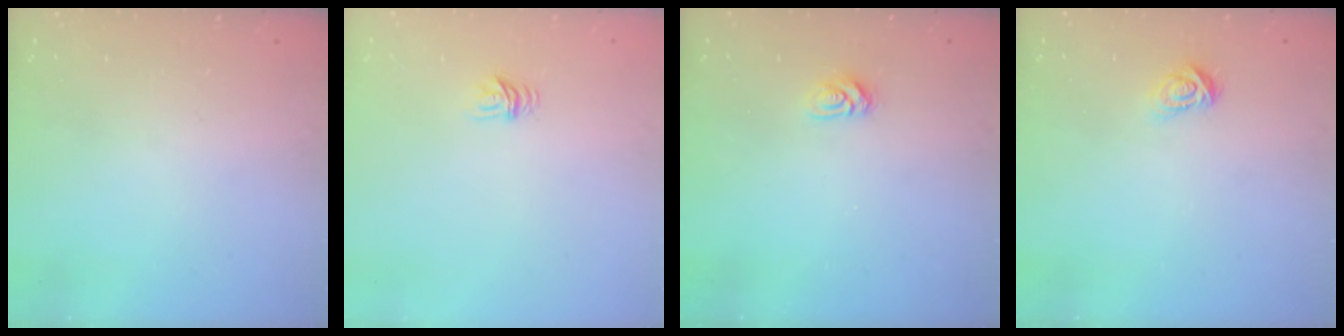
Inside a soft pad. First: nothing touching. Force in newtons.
{"total": 4.5, "press": 4.4, "slide": 0.5}
{"total": 3.2, "press": 3.2, "slide": 0.5}
{"total": 3.3, "press": 3.3, "slide": 0.4}